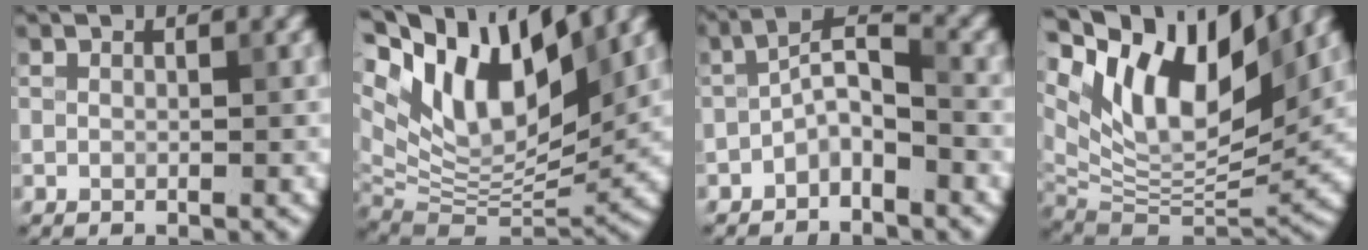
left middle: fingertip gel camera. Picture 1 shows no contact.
{"total": 13.0, "force": [6.2, 6.1, 9.7], "torque": [-0.170, 0.020, 0.109]}
{"total": 3.3, "force": [-1.8, 1.2, 2.5], "torque": [-0.043, 0.015, -0.041]}
{"total": 13.1, "force": [7.2, 5.5, 9.5], "torque": [-0.169, 0.012, 0.131]}